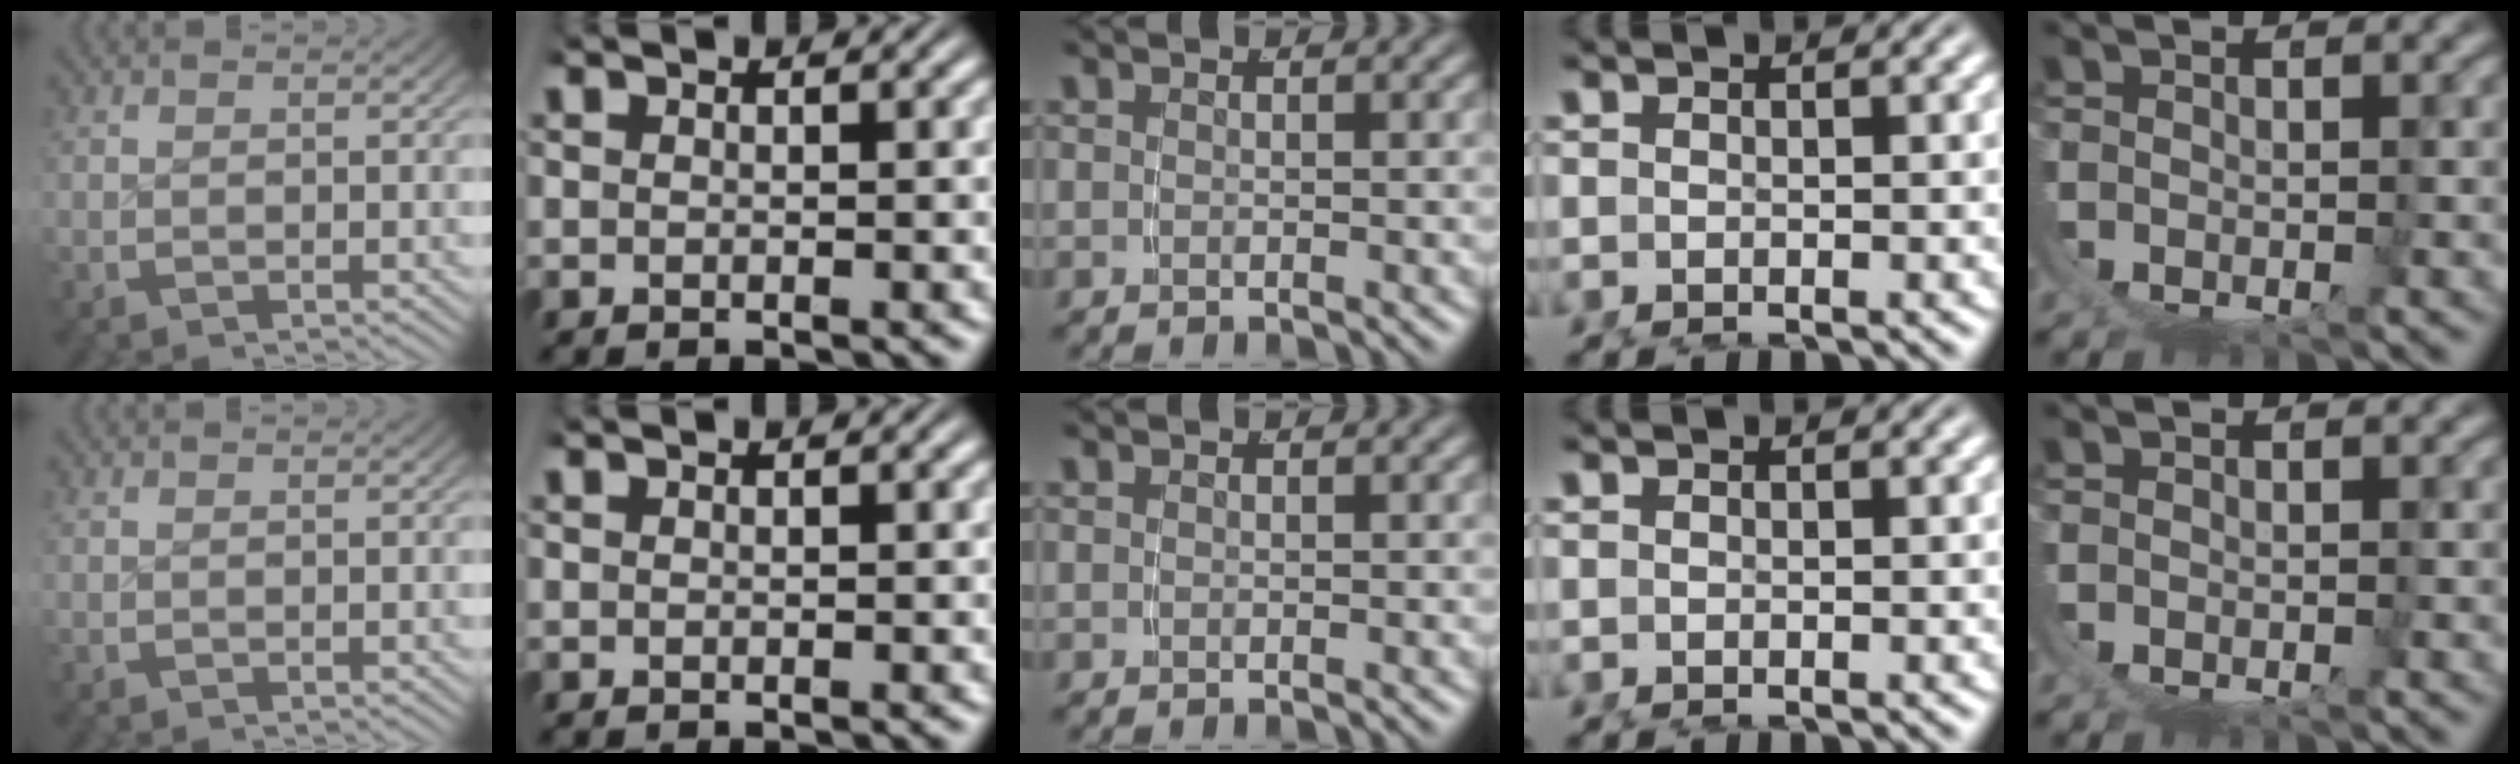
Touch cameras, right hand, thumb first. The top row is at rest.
{}